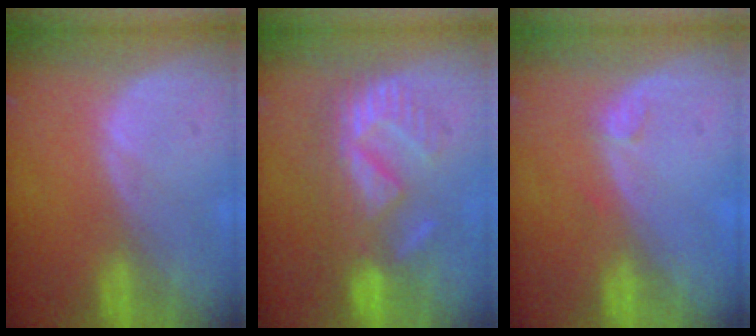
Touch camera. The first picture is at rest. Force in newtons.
{"total": 8.8, "press": 8.7, "slide": 1.7}
{"total": 1.3, "press": 1.1, "slide": 0.5}